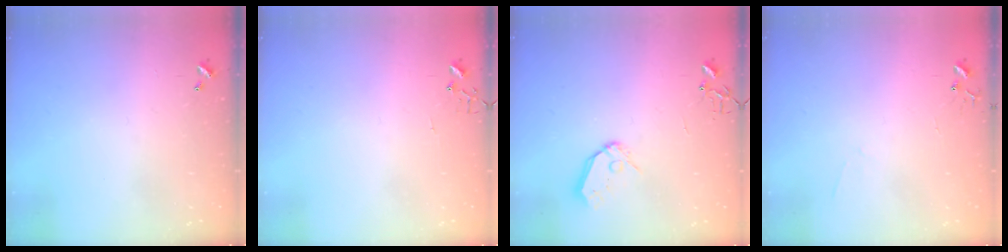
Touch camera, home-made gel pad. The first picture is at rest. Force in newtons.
{"total": 3.6, "press": 3.6, "slide": 0.4}
{"total": 8.6, "press": 8.6, "slide": 0.7}
{"total": 4.4, "press": 4.4, "slide": 0.4}